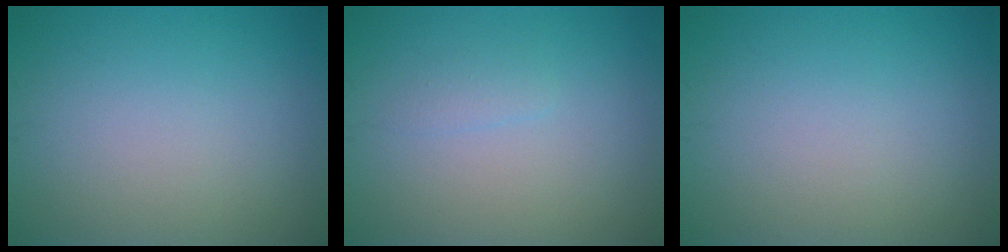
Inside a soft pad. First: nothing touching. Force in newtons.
{"total": 0.8, "press": 0.8, "slide": 0.1}
{"total": 0.0}